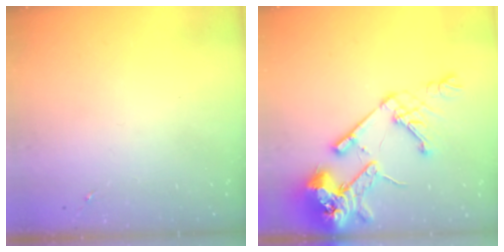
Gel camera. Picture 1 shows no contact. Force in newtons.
{"total": 18.4, "press": 18.2, "slide": 2.5}